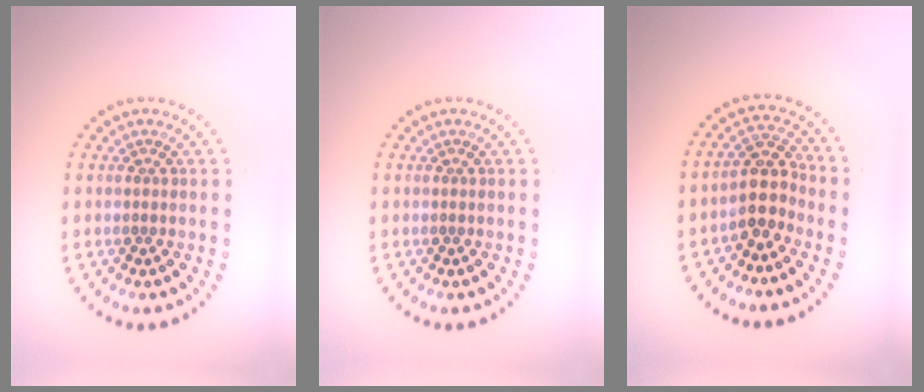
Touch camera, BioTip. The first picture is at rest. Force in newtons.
{"total": 0.0}
{"total": 3.4, "press": 2.8, "slide": 2.0}